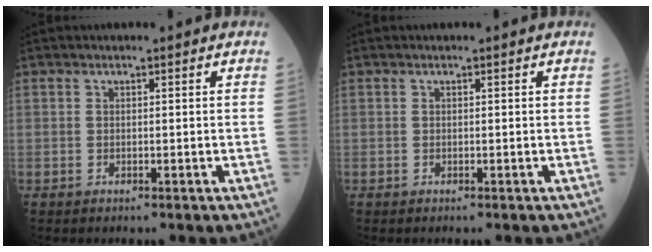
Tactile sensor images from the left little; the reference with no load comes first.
{"total": 0.0}